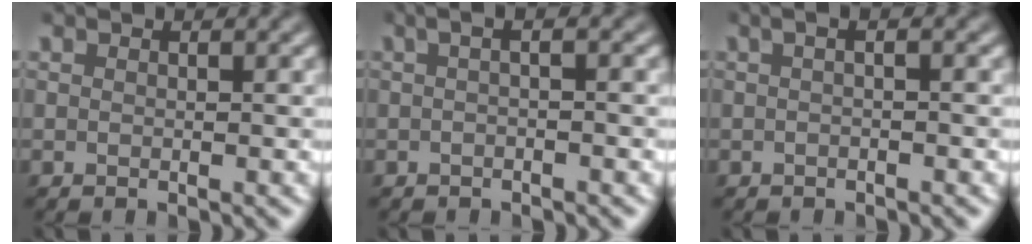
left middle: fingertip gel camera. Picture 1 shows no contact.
{"total": 2.4, "force": [0.4, 0.8, 2.2], "torque": [-0.027, -0.002, -0.008]}
{"total": 2.1, "force": [0.4, 0.7, 1.9], "torque": [-0.021, -0.005, -0.007]}